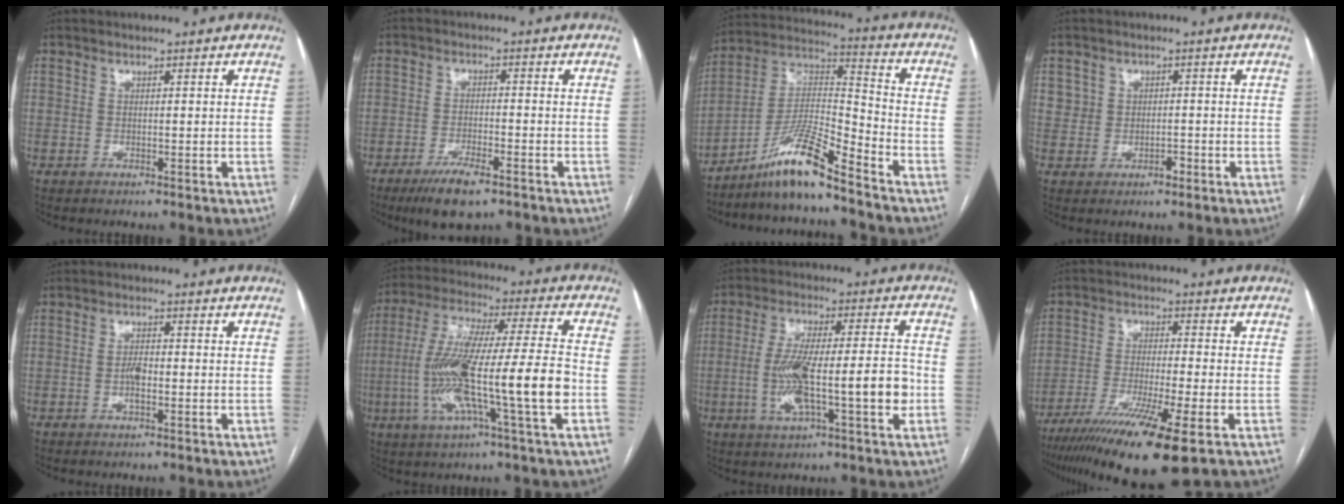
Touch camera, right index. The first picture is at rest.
{"total": 6.8, "force": [-4.6, 1.6, 4.8], "torque": [-0.088, -0.010, -0.074]}
{"total": 11.6, "force": [-9.0, 0.1, 7.4], "torque": [-0.144, 0.008, -0.165]}
{"total": 2.9, "force": [-0.1, 2.7, 0.9], "torque": [-0.006, 0.008, 0.003]}
{"total": 2.5, "force": [-0.6, 0.8, 2.3], "torque": [-0.046, 0.001, -0.011]}
{"total": 18.3, "force": [-4.2, 0.5, 17.8], "torque": [-0.345, 0.000, -0.078]}
{"total": 14.0, "force": [-2.8, 2.3, 13.5], "torque": [-0.243, 0.015, -0.045]}
{"total": 14.6, "force": [-9.0, 0.4, 11.5], "torque": [-0.209, -0.039, -0.155]}